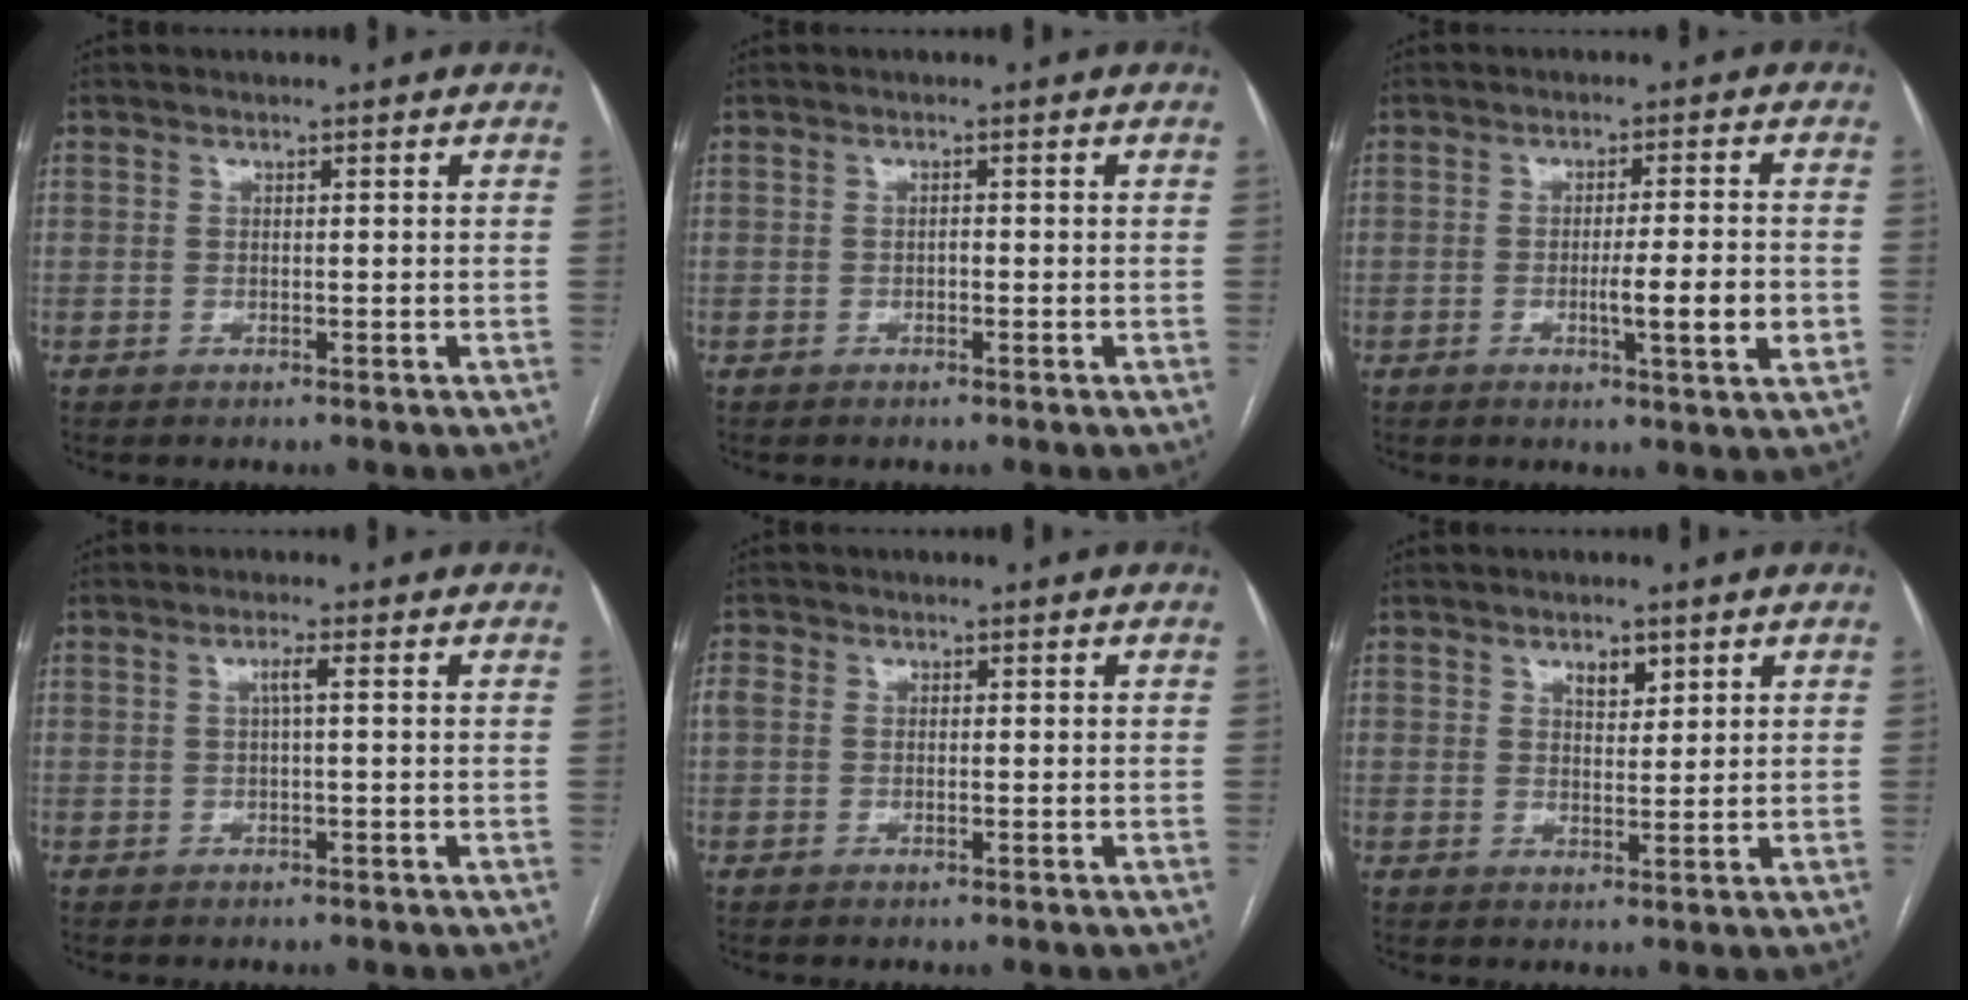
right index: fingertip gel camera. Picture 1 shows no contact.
{"total": 0.6, "force": [-0.2, 0.3, 0.5], "torque": [-0.007, 0.003, -0.005]}
{"total": 7.0, "force": [-1.7, 0.0, 6.8], "torque": [-0.103, -0.008, -0.026]}
{"total": 1.5, "force": [0.2, -0.1, 1.5], "torque": [-0.029, 0.003, 0.004]}
{"total": 2.1, "force": [-0.1, 1.4, 1.6], "torque": [-0.047, 0.010, -0.002]}
{"total": 2.9, "force": [1.7, 1.4, 1.9], "torque": [-0.030, -0.002, 0.031]}